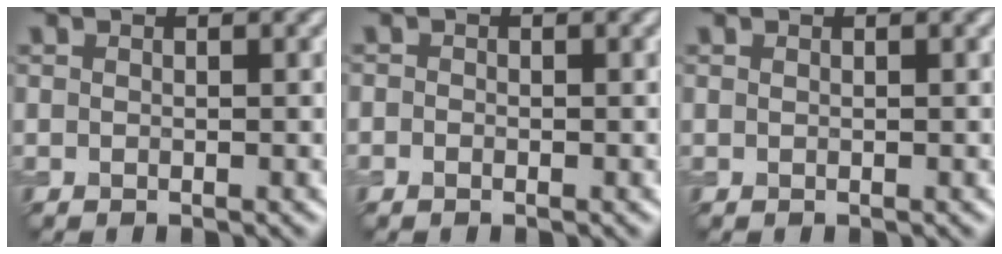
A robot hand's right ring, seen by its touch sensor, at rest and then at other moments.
{"total": 0.5, "force": [-0.3, 0.4, 0.2], "torque": [-0.001, -0.003, -0.006]}
{"total": 0.0}